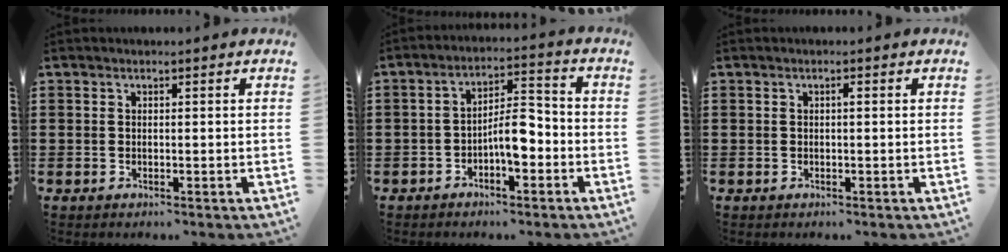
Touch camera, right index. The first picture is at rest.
{"total": 6.0, "force": [-2.5, 2.3, 4.9], "torque": [-0.085, 0.014, -0.047]}
{"total": 0.6, "force": [0.0, 0.0, 0.6], "torque": [-0.010, -0.003, 0.001]}